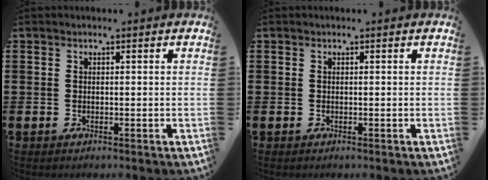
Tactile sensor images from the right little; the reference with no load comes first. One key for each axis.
{"total": 0.0}